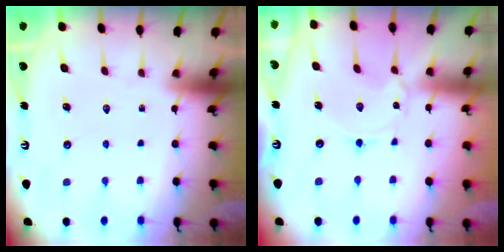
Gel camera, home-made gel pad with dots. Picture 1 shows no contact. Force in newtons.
{"total": 1.8, "press": 1.8, "slide": 0.3}